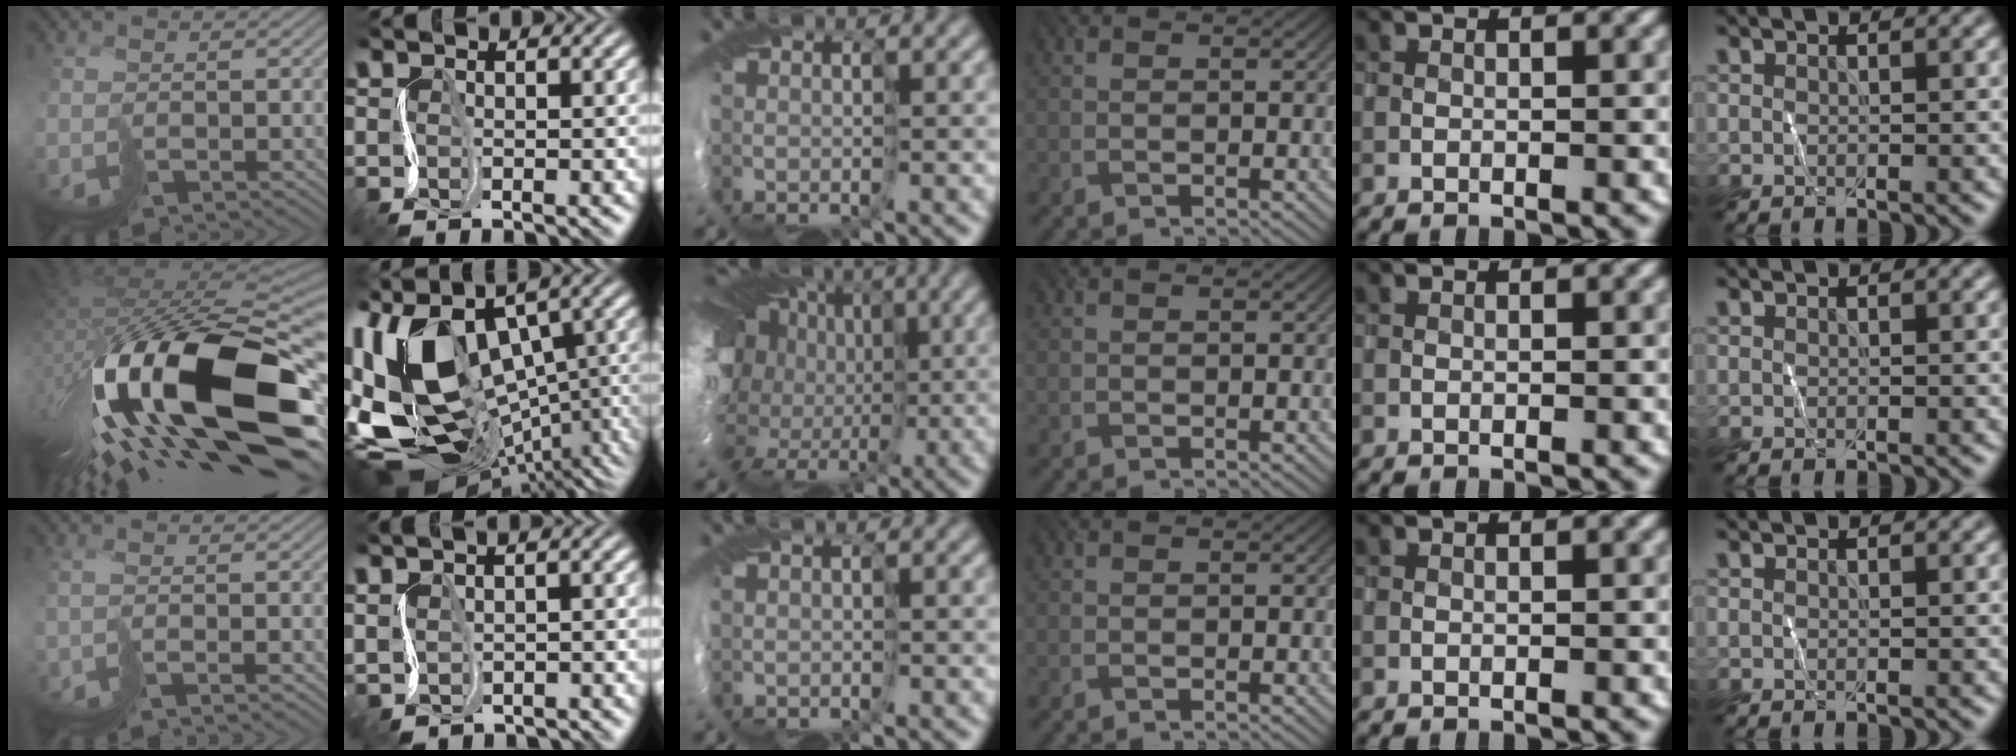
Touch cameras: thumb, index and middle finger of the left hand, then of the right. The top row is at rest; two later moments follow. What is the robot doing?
{"motion": "cut", "object": "paper"}